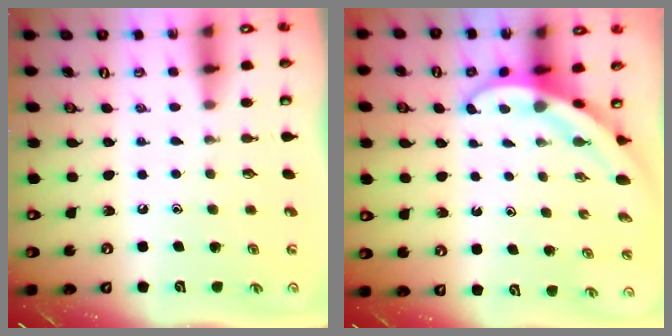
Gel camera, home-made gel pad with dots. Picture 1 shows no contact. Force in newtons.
{"total": 4.5, "press": 4.5, "slide": 0.3}